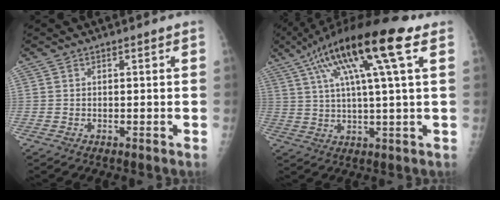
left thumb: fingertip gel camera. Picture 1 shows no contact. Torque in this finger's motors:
{"motor_torque": [0.33, 0.87, 1.83, -0.93, 0.64]}